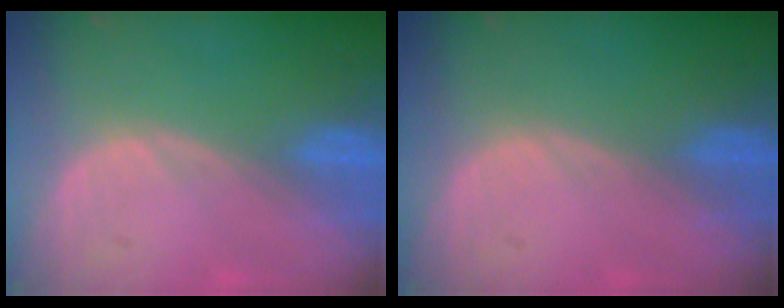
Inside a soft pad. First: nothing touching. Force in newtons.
{"total": 0.0}